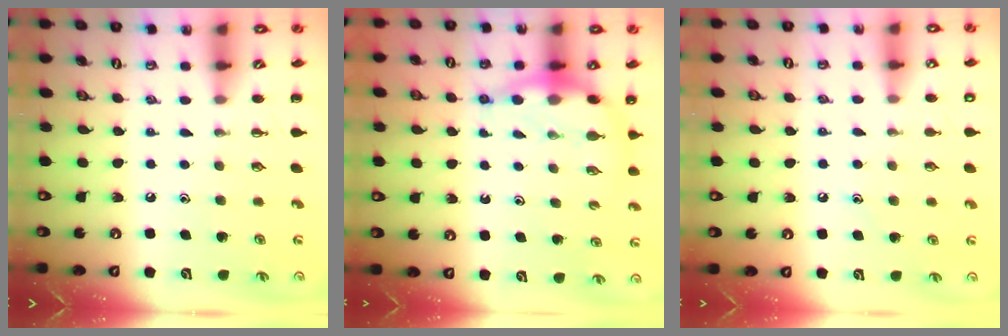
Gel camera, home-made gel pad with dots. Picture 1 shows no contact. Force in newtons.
{"total": 7.0, "press": 6.9, "slide": 0.9}
{"total": 6.5, "press": 6.3, "slide": 1.4}